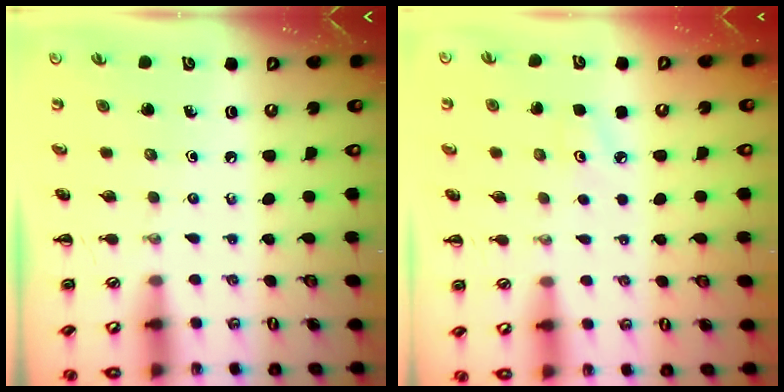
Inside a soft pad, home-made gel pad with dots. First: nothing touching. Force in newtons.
{"total": 4.3, "press": 4.1, "slide": 1.3}